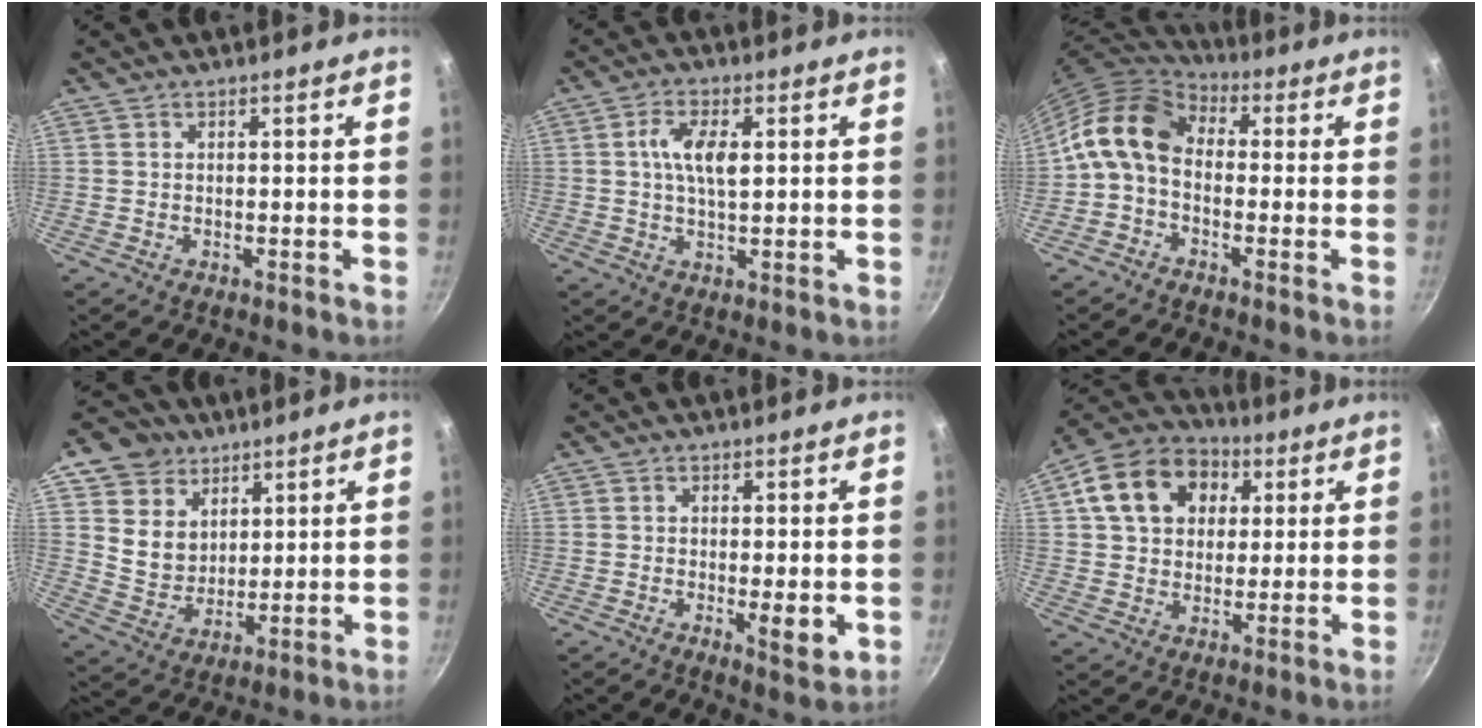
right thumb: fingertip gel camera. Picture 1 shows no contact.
{"total": 6.6, "force": [1.3, 2.9, 5.8], "torque": [-0.105, 0.003, 0.020]}
{"total": 11.3, "force": [-0.6, 8.0, 7.9], "torque": [-0.139, 0.038, -0.033]}
{"total": 11.9, "force": [6.3, 9.4, 4.0], "torque": [-0.026, -0.027, 0.118]}
{"total": 4.5, "force": [-0.6, 1.3, 4.3], "torque": [-0.065, -0.015, -0.007]}
{"total": 16.5, "force": [4.9, 12.7, 9.4], "torque": [-0.147, 0.020, 0.071]}